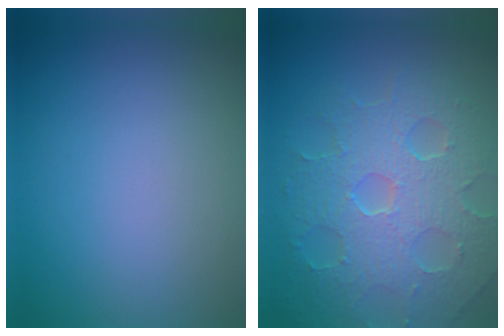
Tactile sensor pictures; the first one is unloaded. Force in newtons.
{"total": 8.1, "press": 5.7, "slide": 5.7}